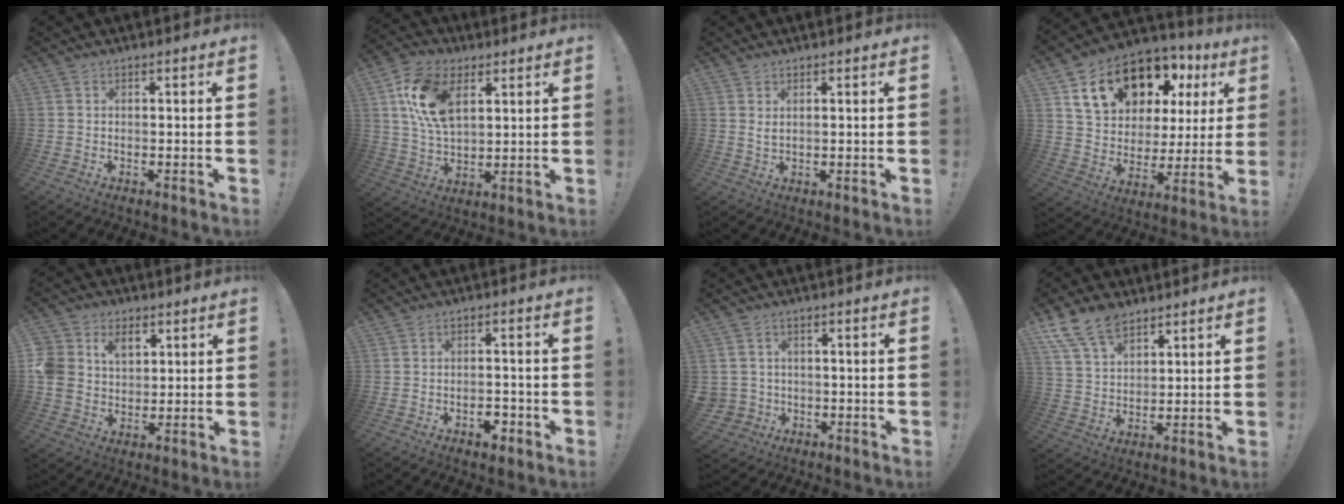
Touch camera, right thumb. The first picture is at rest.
{"total": 15.7, "force": [6.0, 9.6, 10.9], "torque": [-0.219, -0.006, 0.110]}
{"total": 1.7, "force": [0.9, 0.3, 1.4], "torque": [-0.017, -0.005, 0.014]}
{"total": 18.6, "force": [10.7, 11.6, 9.7], "torque": [-0.161, -0.053, 0.211]}
{"total": 9.6, "force": [3.9, 7.9, 3.8], "torque": [-0.083, -0.016, 0.077]}
{"total": 3.7, "force": [-2.2, 2.0, 2.3], "torque": [-0.022, 0.009, -0.039]}
{"total": 3.1, "force": [0.1, 3.0, 0.8], "torque": [-0.016, 0.002, 0.006]}
{"total": 11.6, "force": [8.4, 6.3, 4.8], "torque": [-0.092, -0.042, 0.164]}